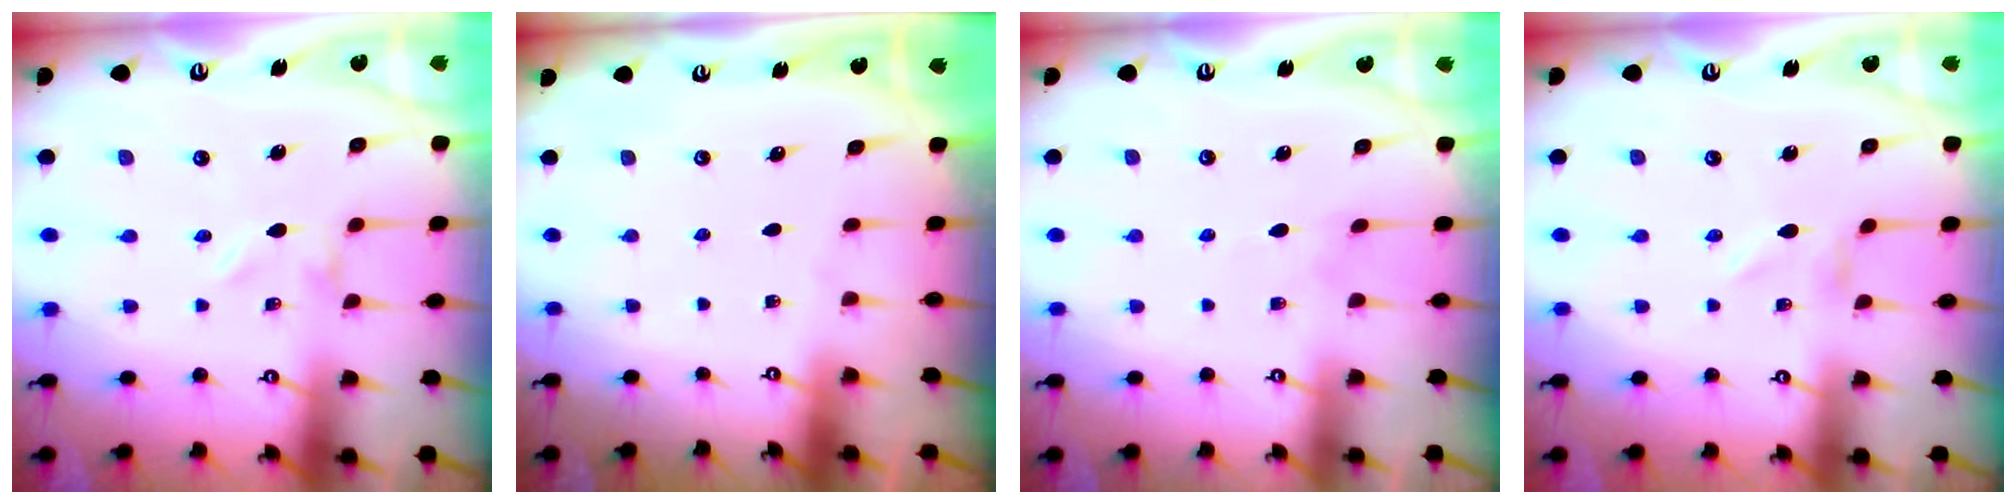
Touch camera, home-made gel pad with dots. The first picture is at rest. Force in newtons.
{"total": 0.0}
{"total": 2.5, "press": 2.5, "slide": 0.2}
{"total": 0.9, "press": 0.8, "slide": 0.1}